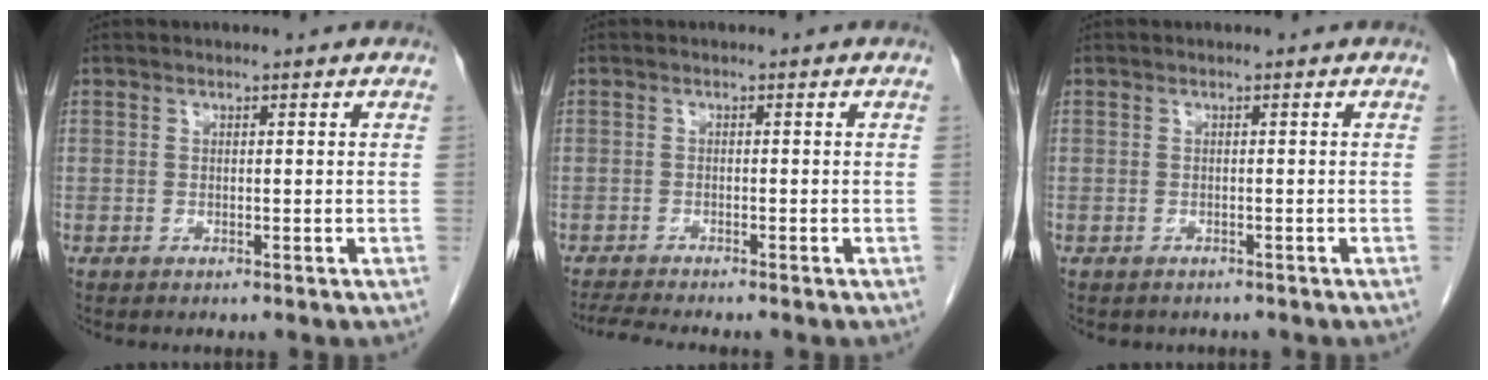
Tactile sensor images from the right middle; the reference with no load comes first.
{"total": 4.3, "force": [-3.9, -0.3, 1.8], "torque": [-0.031, -0.015, -0.065]}
{"total": 0.7, "force": [-0.6, 0.3, 0.1], "torque": [-0.010, 0.000, -0.010]}